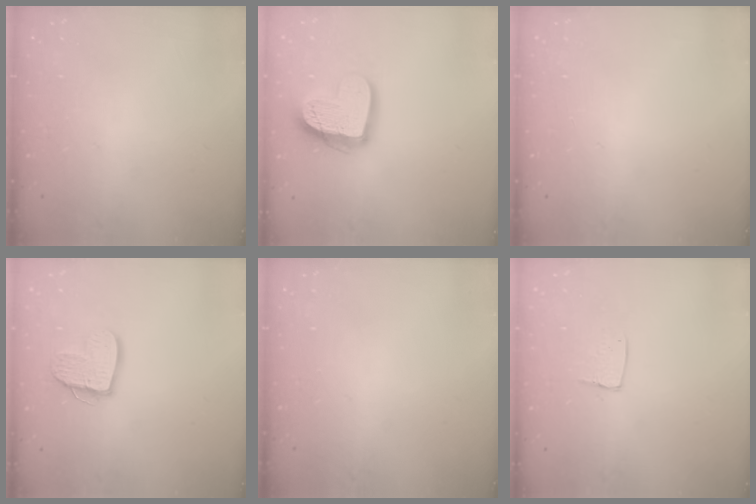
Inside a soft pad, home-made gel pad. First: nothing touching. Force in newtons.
{"total": 15.9, "press": 15.8, "slide": 1.4}
{"total": 0.0}
{"total": 11.8, "press": 11.7, "slide": 1.2}
{"total": 0.0}
{"total": 5.2, "press": 5.2, "slide": 0.4}